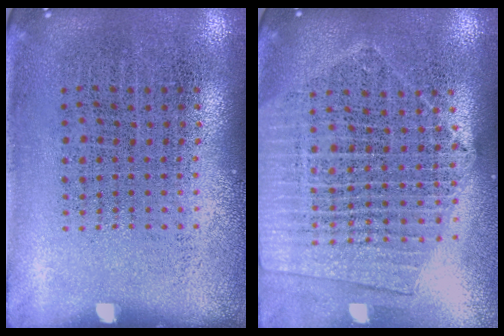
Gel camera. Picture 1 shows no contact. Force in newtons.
{"total": 1.9, "press": 1.8, "slide": 0.7}